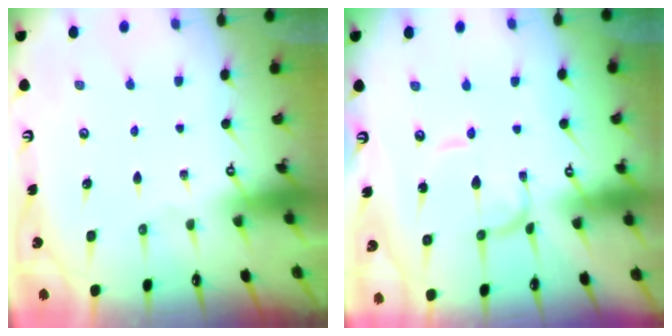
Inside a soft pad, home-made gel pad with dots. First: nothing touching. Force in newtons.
{"total": 1.0, "press": 1.0, "slide": 0.1}